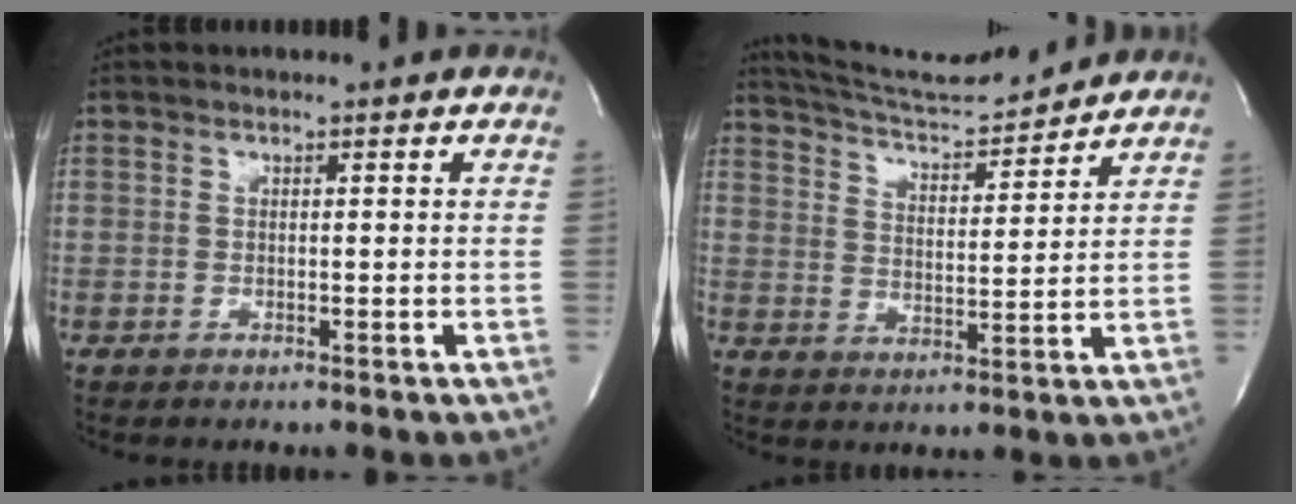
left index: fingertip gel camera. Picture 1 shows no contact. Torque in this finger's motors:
{"motor_torque": [0.29, -0.41, 0.07, 0.03]}